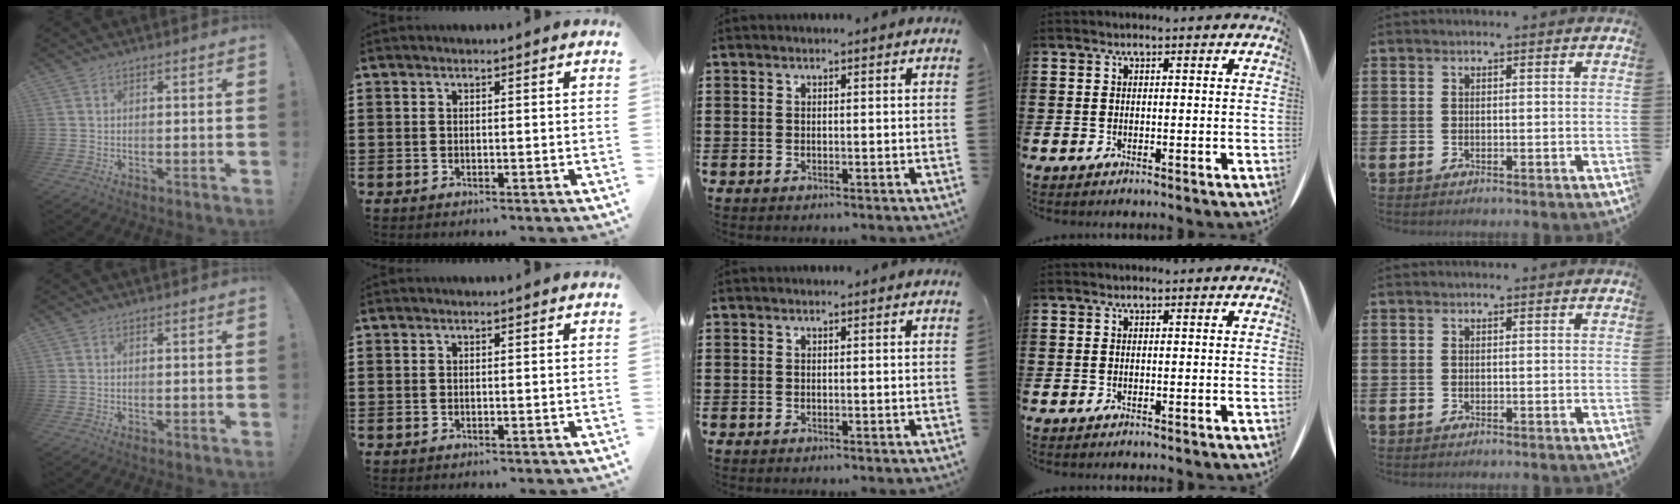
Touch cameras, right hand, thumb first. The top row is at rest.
{}